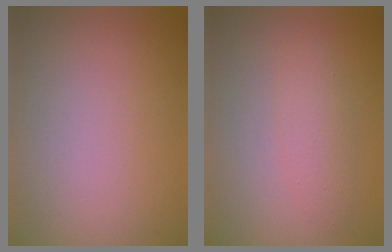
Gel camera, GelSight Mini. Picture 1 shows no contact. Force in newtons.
{"total": 2.3, "press": 2.3, "slide": 0.1}